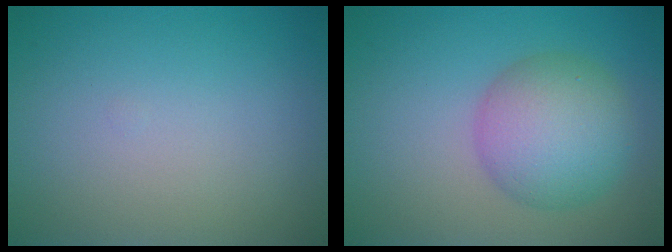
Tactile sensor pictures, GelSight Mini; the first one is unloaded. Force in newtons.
{"total": 6.2, "press": 6.2, "slide": 0.1}